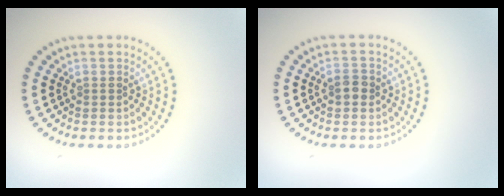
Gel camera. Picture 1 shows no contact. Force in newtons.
{"total": 1.3, "press": 1.3, "slide": 0.2}